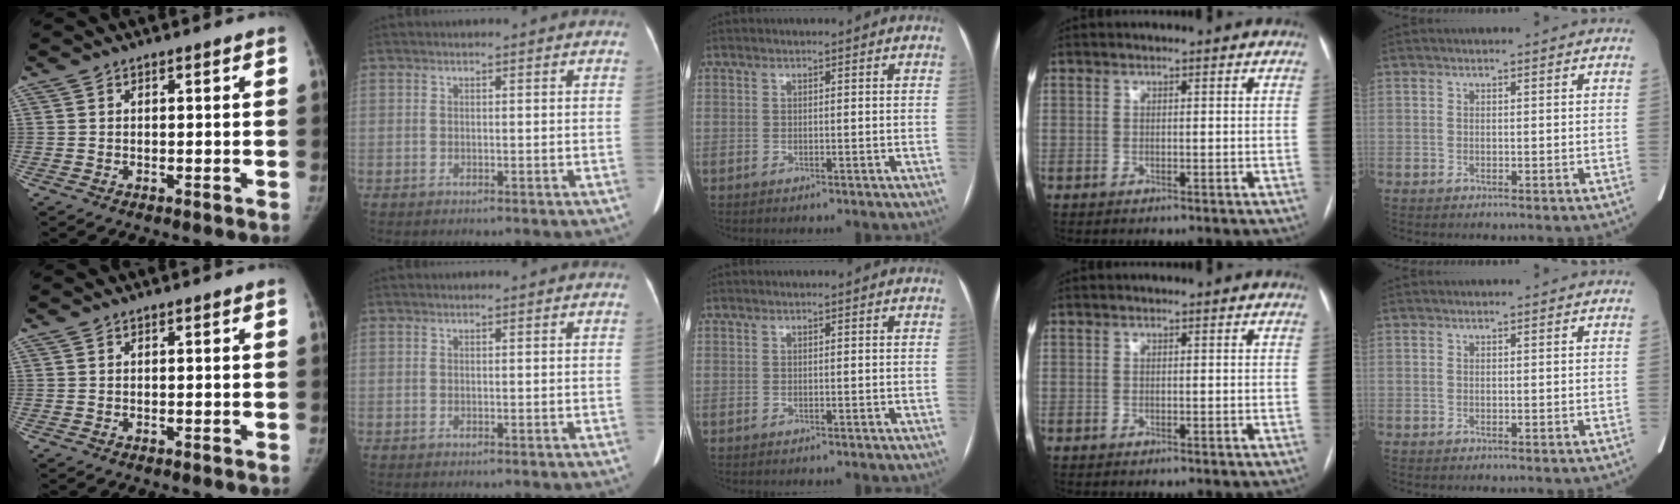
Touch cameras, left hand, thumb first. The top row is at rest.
{}